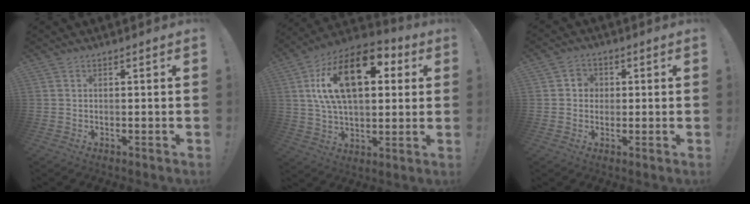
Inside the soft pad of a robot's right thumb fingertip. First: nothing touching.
{"total": 21.6, "force": [7.0, 11.6, 16.8], "torque": [-0.289, -0.018, 0.115]}
{"total": 3.9, "force": [0.1, 3.7, 1.2], "torque": [-0.014, 0.005, 0.000]}